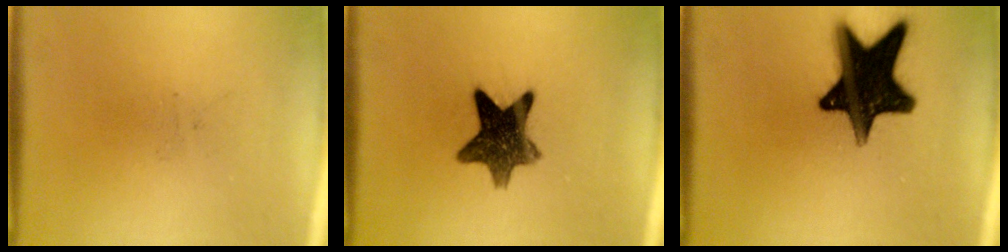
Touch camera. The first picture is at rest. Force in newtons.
{"total": 10.6}
{"total": 18.4}